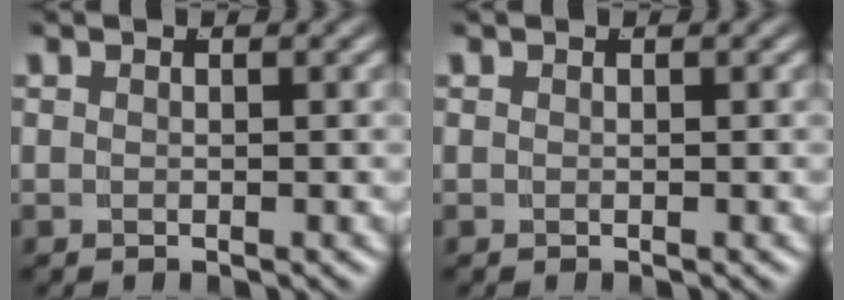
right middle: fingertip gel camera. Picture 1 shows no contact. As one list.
[{"total": 0.0}]